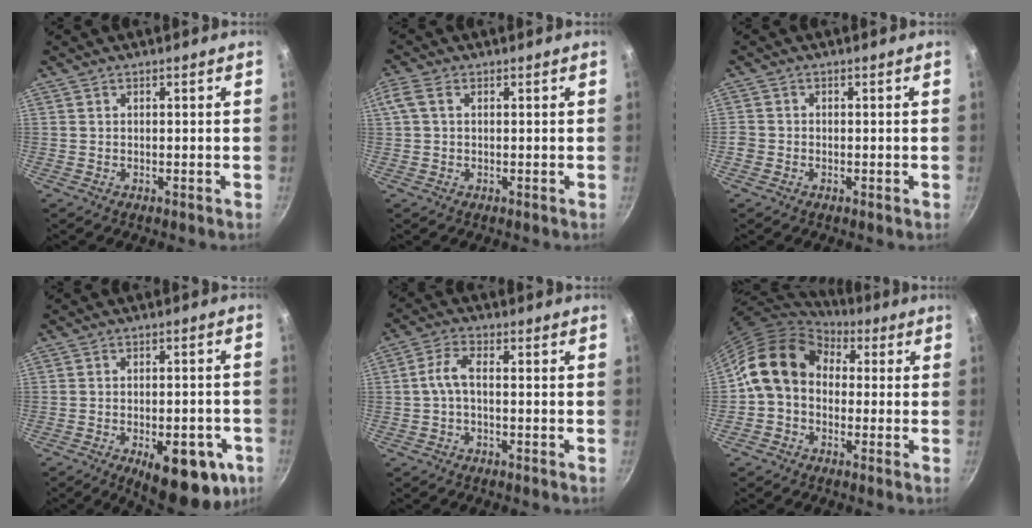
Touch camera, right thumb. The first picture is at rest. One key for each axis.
{"total": 3.3, "fx": 0.9, "fy": 2.0, "fz": 2.5, "tx": -0.056, "ty": 0.011, "tz": 0.016}
{"total": 1.7, "fx": -0.8, "fy": 1.4, "fz": 0.5, "tx": -0.009, "ty": 0.001, "tz": -0.018}
{"total": 15.6, "fx": -6.2, "fy": 7.1, "fz": 12.4, "tx": -0.120, "ty": 0.010, "tz": -0.073}
{"total": 4.2, "fx": -0.7, "fy": 1.8, "fz": 3.8, "tx": -0.087, "ty": 0.021, "tz": -0.023}
{"total": 12.1, "fx": 1.5, "fy": 9.6, "fz": 7.3, "tx": -0.101, "ty": 0.030, "tz": 0.004}